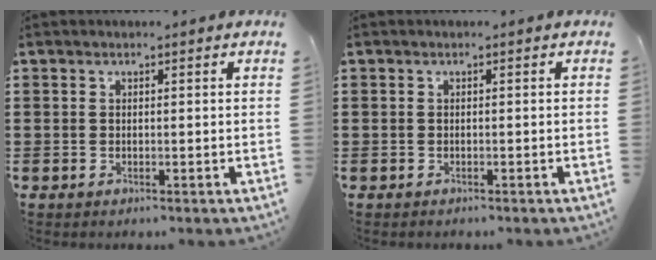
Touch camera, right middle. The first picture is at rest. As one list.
[{"total": 0.6, "force": [-0.5, 0.2, -0.1], "torque": [0.000, 0.001, -0.011]}]